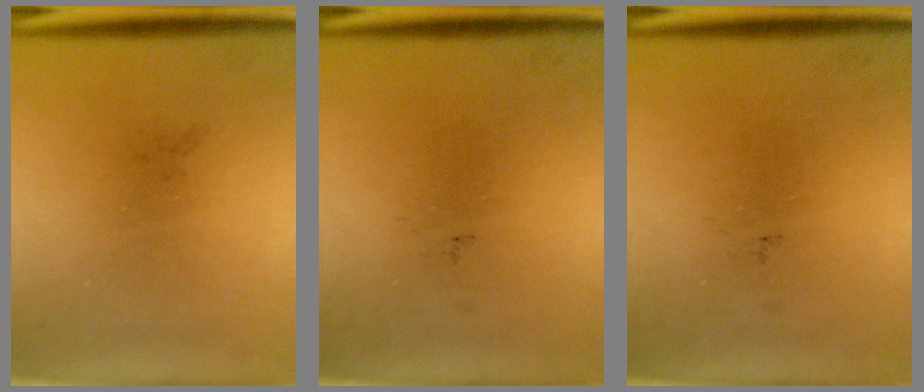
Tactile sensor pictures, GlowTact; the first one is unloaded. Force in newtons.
{"total": 0.0}
{"total": 0.0}